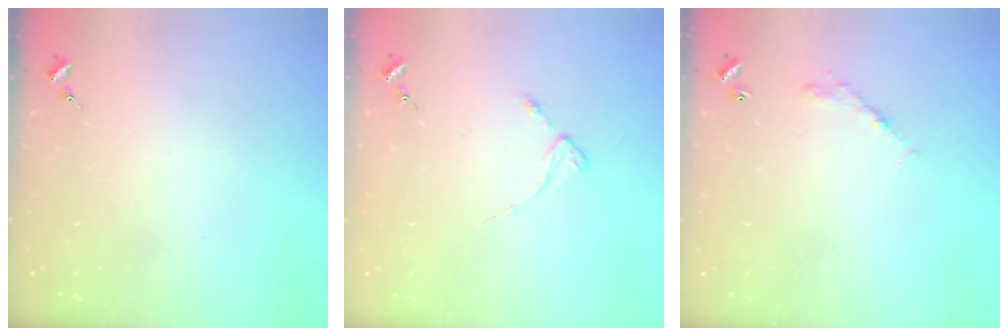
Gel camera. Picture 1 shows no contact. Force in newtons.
{"total": 2.7, "press": 2.7, "slide": 0.3}
{"total": 5.1, "press": 5.1, "slide": 0.4}